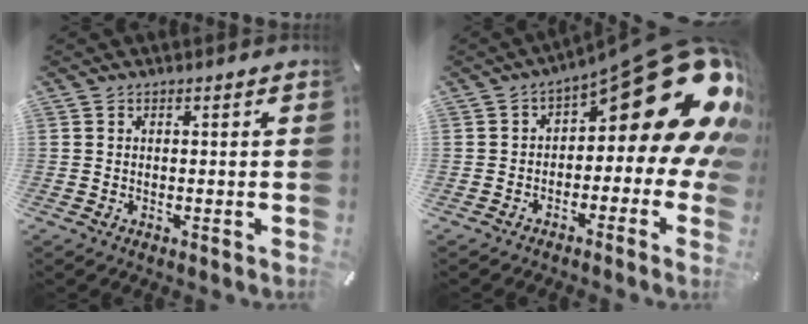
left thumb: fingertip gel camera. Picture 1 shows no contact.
{"total": 21.8, "force": [9.1, 8.5, 17.8], "torque": [-0.226, -0.064, 0.155]}